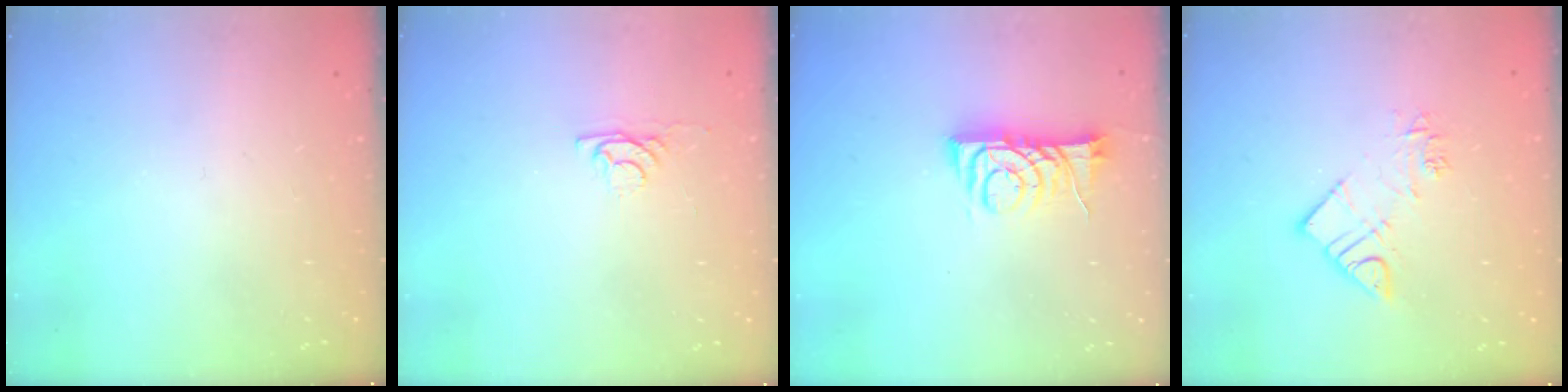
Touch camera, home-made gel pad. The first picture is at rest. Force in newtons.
{"total": 2.9, "press": 2.9, "slide": 0.4}
{"total": 9.2, "press": 9.1, "slide": 0.5}
{"total": 9.3, "press": 9.3, "slide": 0.8}